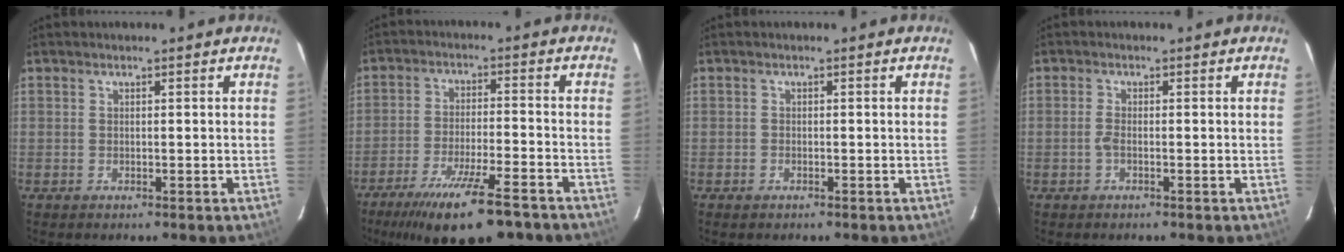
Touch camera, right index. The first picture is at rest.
{"total": 16.0, "force": [-11.9, 3.4, 10.1], "torque": [-0.195, -0.032, -0.187]}
{"total": 0.8, "force": [-0.6, 0.4, 0.2], "torque": [-0.005, 0.000, -0.011]}
{"total": 0.7, "force": [-0.3, 0.4, 0.5], "torque": [-0.011, 0.002, -0.008]}